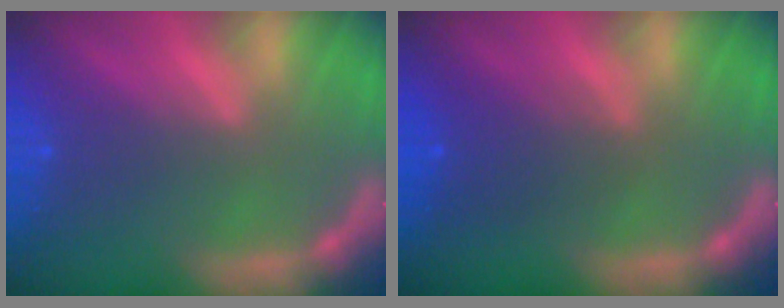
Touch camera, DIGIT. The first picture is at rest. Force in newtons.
{"total": 3.0}